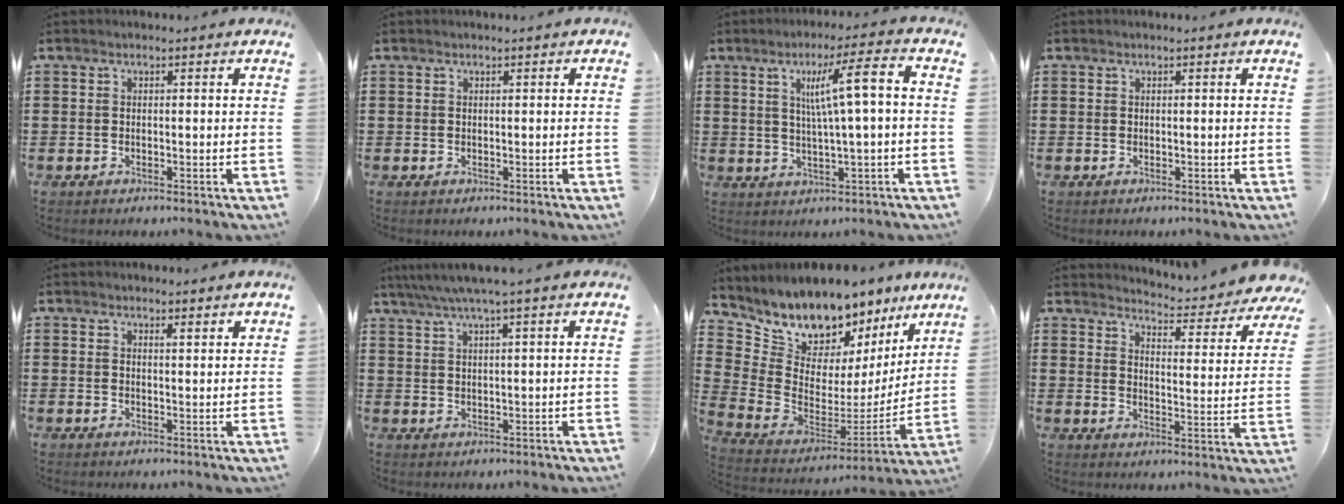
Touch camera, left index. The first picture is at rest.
{"total": 0.0}
{"total": 7.6, "force": [1.3, 0.3, 7.5], "torque": [-0.146, 0.002, 0.014]}
{"total": 0.0}
{"total": 1.8, "force": [1.7, 0.3, 0.4], "torque": [-0.003, -0.002, 0.032]}
{"total": 3.7, "force": [2.6, -0.5, 2.5], "torque": [-0.054, -0.006, 0.045]}
{"total": 9.2, "force": [8.6, 3.2, 0.8], "torque": [-0.076, -0.076, 0.155]}
{"total": 4.0, "force": [4.0, -0.2, 0.7], "torque": [-0.024, -0.046, 0.057]}